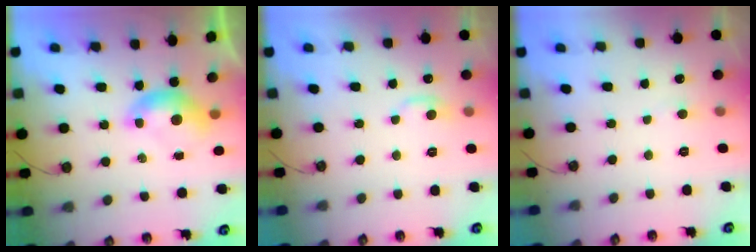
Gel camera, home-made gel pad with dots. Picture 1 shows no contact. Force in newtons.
{"total": 1.0, "press": 0.6, "slide": 0.9}
{"total": 1.0, "press": 0.9, "slide": 0.5}